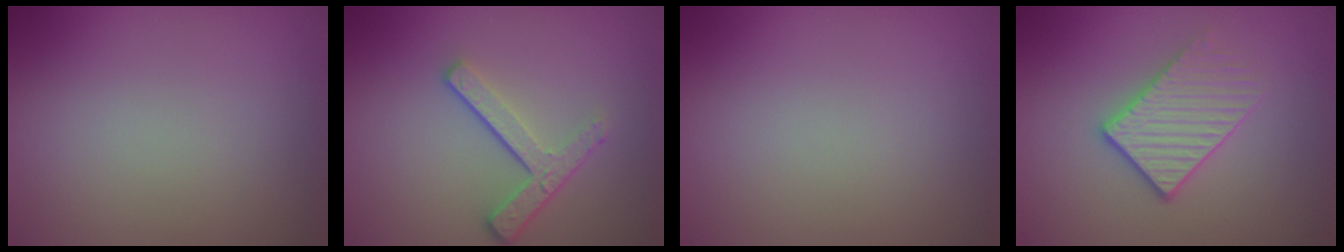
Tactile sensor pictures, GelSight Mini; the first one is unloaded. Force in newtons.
{"total": 3.6, "press": 2.6, "slide": 2.5}
{"total": 0.0}
{"total": 2.9, "press": 2.6, "slide": 1.2}